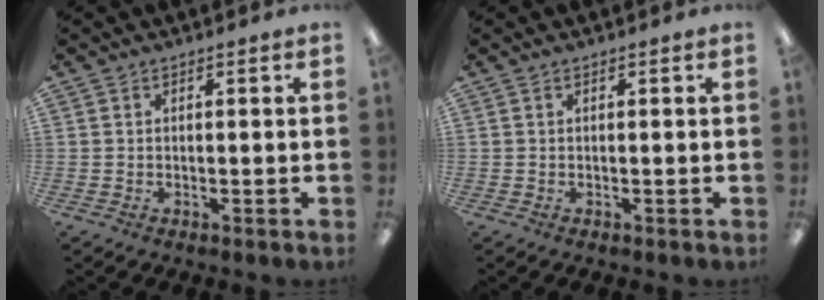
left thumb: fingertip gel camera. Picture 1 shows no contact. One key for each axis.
{"total": 0.0}